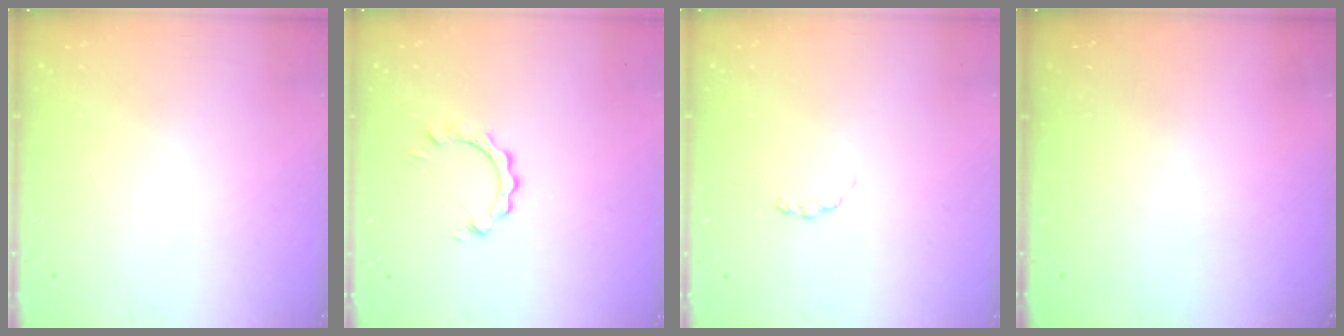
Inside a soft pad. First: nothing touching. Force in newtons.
{"total": 3.0, "press": 3.0, "slide": 0.1}
{"total": 2.8, "press": 2.7, "slide": 0.4}
{"total": 0.0}